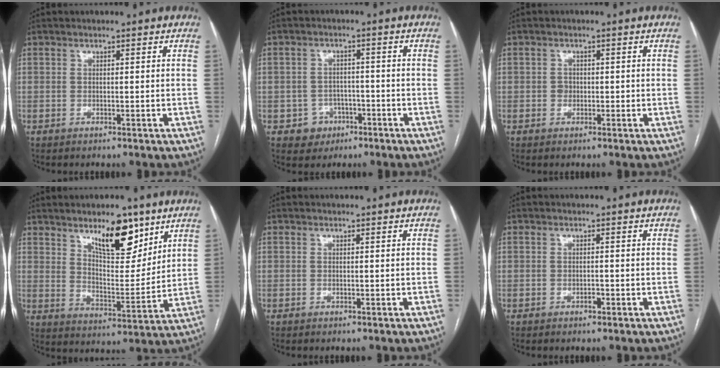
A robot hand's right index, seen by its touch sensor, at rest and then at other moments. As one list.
[{"total": 4.3, "force": [-2.0, 3.9, 0.3], "torque": [0.007, 0.015, -0.024]}, {"total": 1.4, "force": [-0.2, 1.2, 0.6], "torque": [-0.007, 0.004, -0.002]}, {"total": 11.4, "force": [7.4, 4.0, 7.7], "torque": [-0.120, -0.007, 0.128]}, {"total": 0.0}, {"total": 0.9, "force": [-0.5, 0.5, 0.6], "torque": [-0.009, 0.001, -0.006]}]